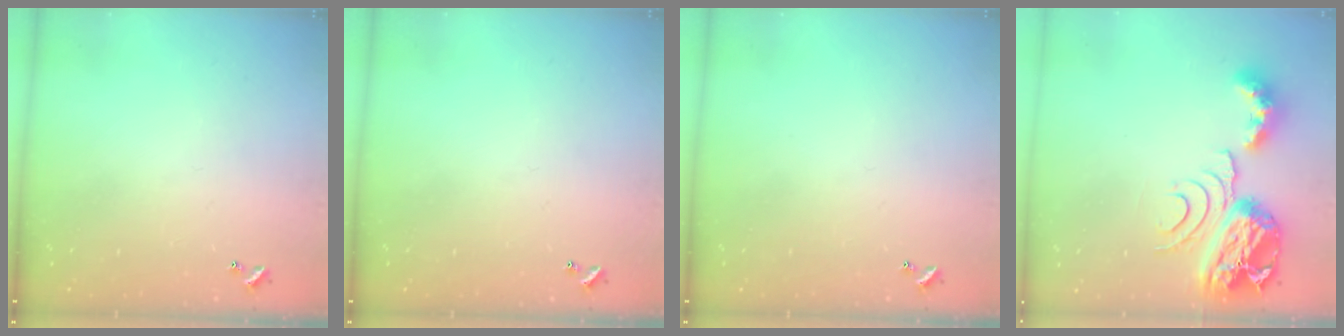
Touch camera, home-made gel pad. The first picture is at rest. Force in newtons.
{"total": 0.0}
{"total": 0.0}
{"total": 14.2, "press": 14.1, "slide": 1.6}